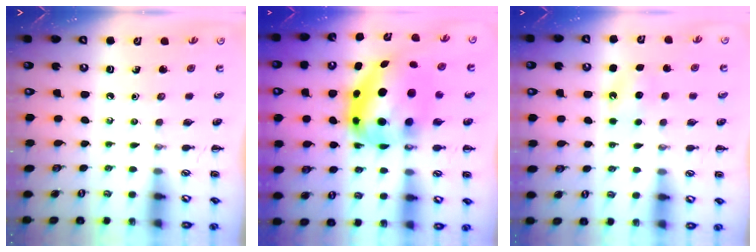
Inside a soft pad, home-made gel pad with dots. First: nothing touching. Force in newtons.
{"total": 12.8, "press": 12.4, "slide": 3.1}
{"total": 5.3, "press": 5.2, "slide": 1.2}